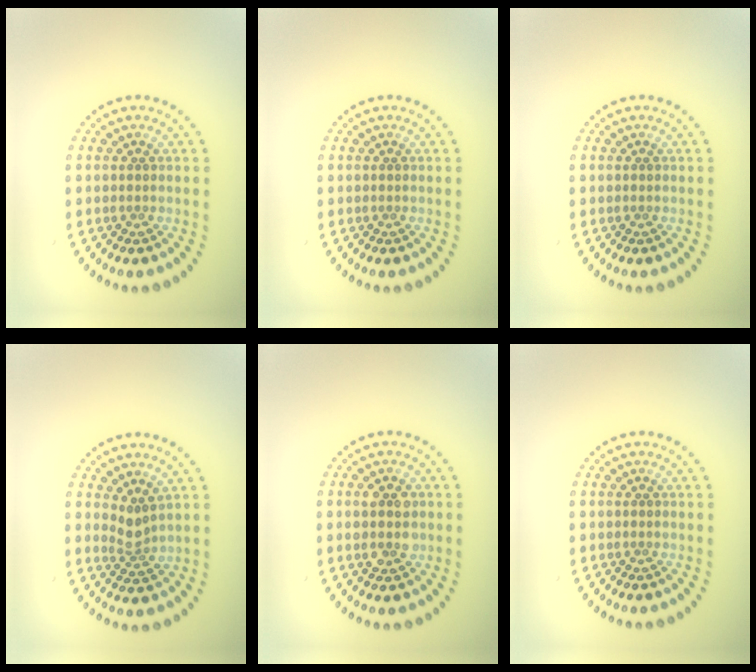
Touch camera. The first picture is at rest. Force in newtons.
{"total": 0.0}
{"total": 0.0}
{"total": 2.0, "press": 1.3, "slide": 1.5}
{"total": 2.8, "press": 2.8, "slide": 0.3}
{"total": 0.0}